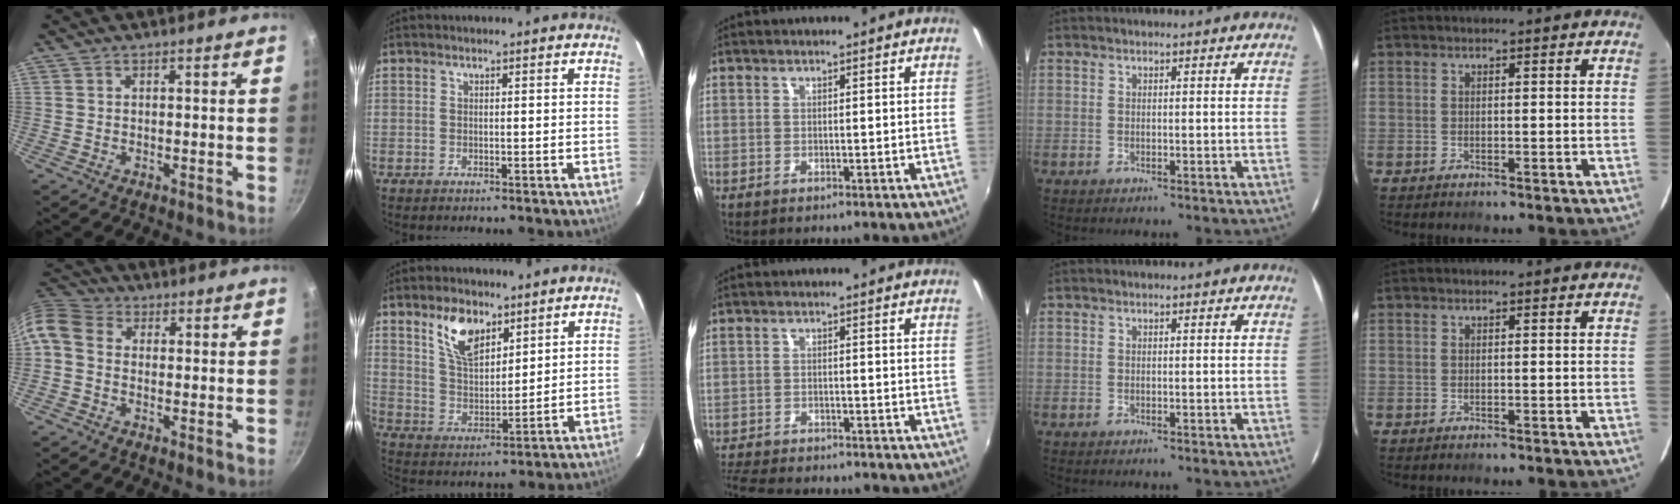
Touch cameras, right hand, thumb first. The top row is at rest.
{"thumb": {"total": 8.2, "force": [-0.4, 6.4, 5.1], "torque": [-0.114, 0.033, -0.025]}, "index": {"total": 9.6, "force": [5.8, 4.8, 5.9], "torque": [-0.105, 0.010, 0.116]}, "middle": {"total": 11.8, "force": [-10.5, 3.0, 4.4], "torque": [-0.114, -0.017, -0.166]}}